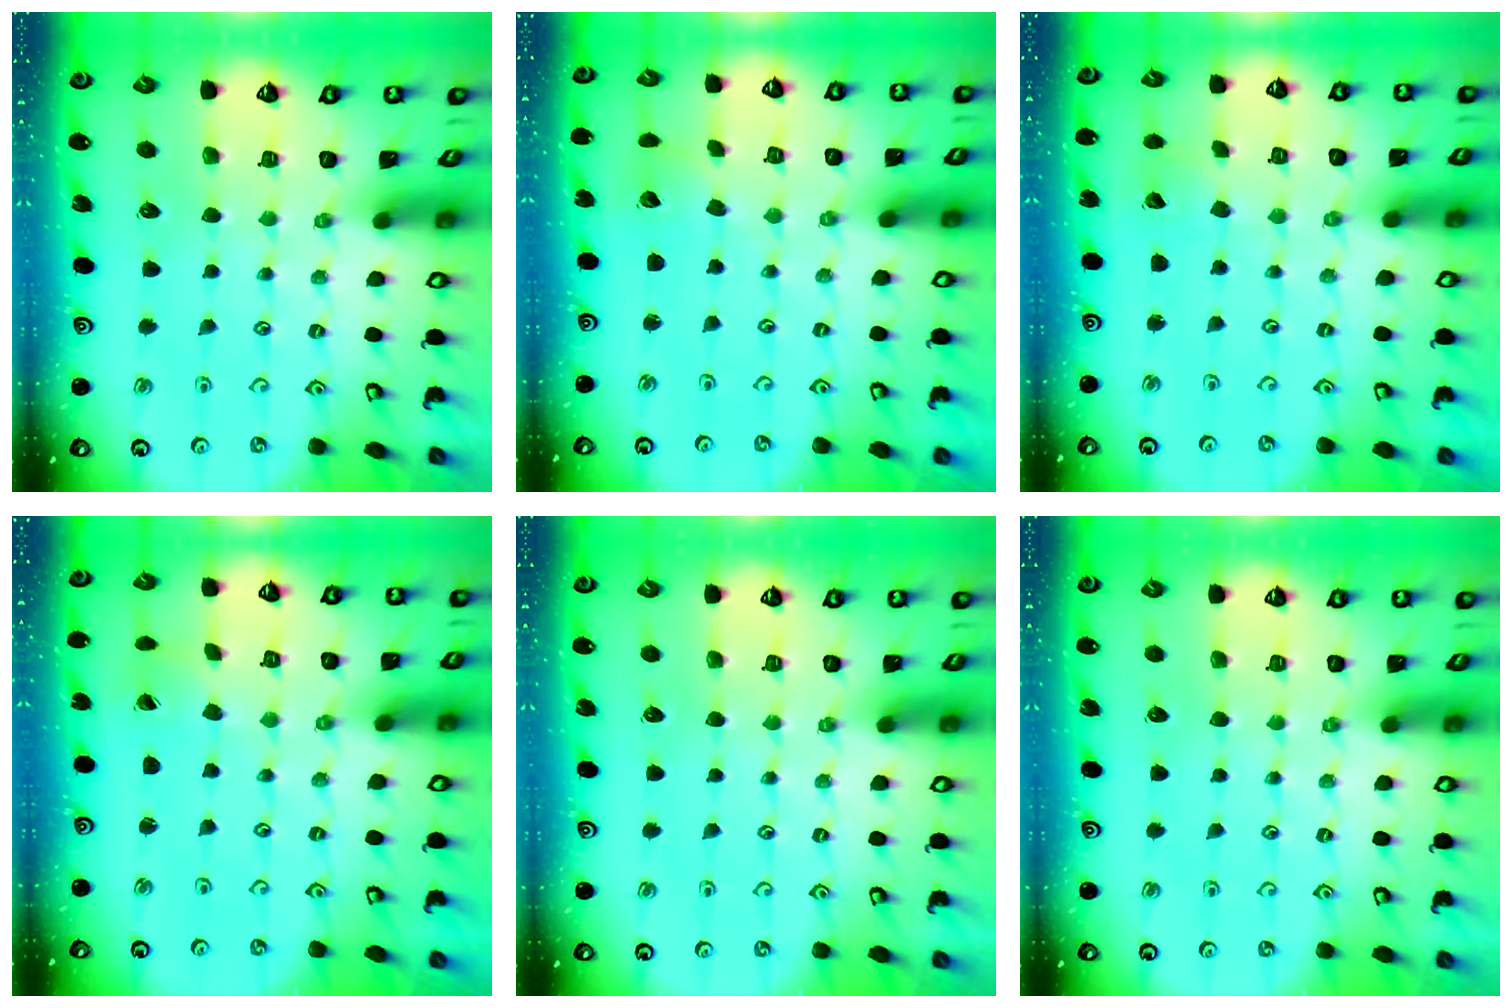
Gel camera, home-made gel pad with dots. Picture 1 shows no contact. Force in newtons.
{"total": 2.5, "press": 2.5, "slide": 0.3}
{"total": 2.9, "press": 2.9, "slide": 0.3}
{"total": 0.7, "press": 0.7, "slide": 0.1}
{"total": 0.0}
{"total": 0.0}